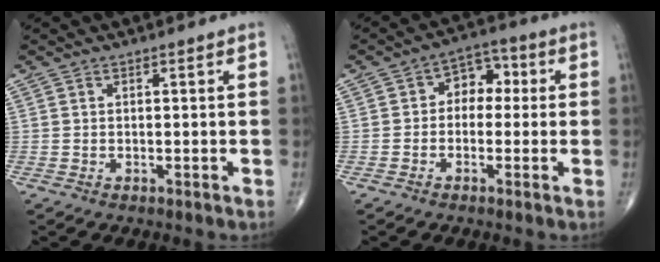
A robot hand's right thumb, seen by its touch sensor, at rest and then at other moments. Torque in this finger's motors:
{"motor_torque": [0.02, 0.04, 0.21, -0.14, 0.03]}